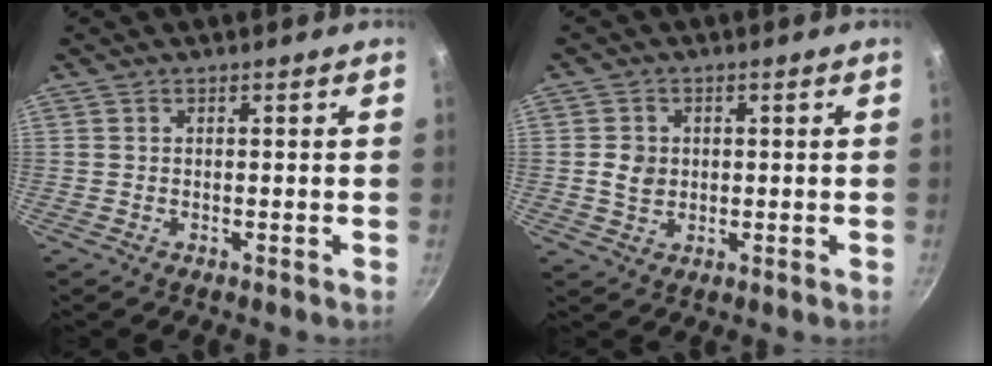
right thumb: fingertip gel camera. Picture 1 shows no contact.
{"total": 4.1, "force": [0.2, 3.4, 2.2], "torque": [-0.028, 0.004, 0.005]}